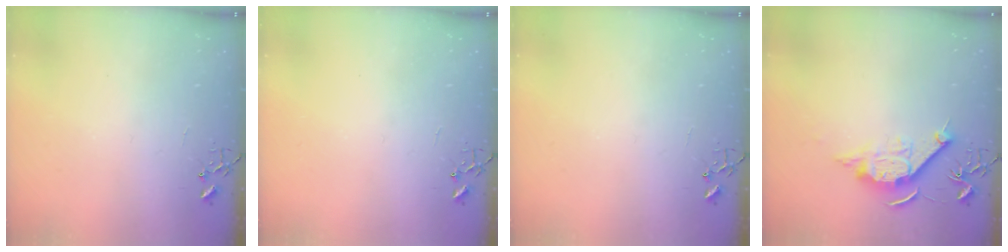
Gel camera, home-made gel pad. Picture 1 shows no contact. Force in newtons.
{"total": 0.0}
{"total": 0.0}
{"total": 10.7, "press": 10.7, "slide": 1.1}